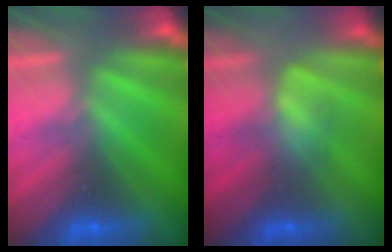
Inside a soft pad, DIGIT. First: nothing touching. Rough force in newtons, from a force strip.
{"total": 2.9}